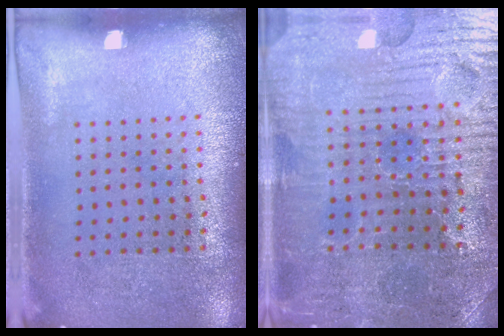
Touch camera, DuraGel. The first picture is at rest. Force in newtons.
{"total": 3.8, "press": 3.8, "slide": 0.5}